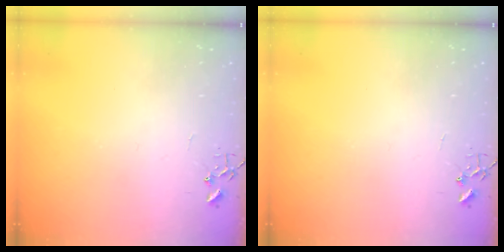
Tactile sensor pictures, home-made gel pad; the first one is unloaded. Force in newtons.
{"total": 0.0}